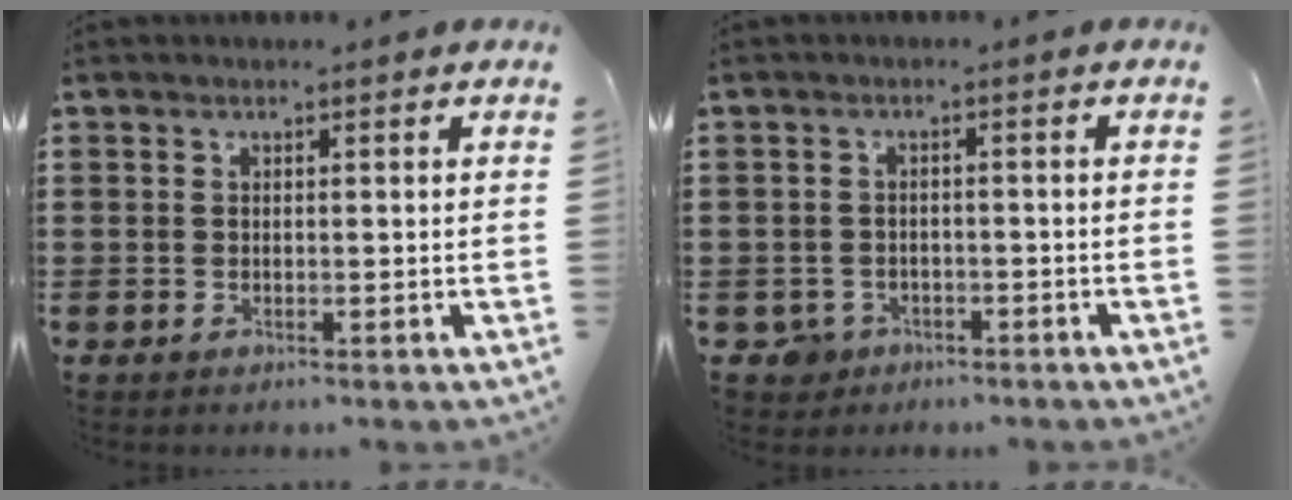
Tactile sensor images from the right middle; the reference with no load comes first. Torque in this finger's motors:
{"motor_torque": [-0.06, 0.12, 0.00, -0.03]}